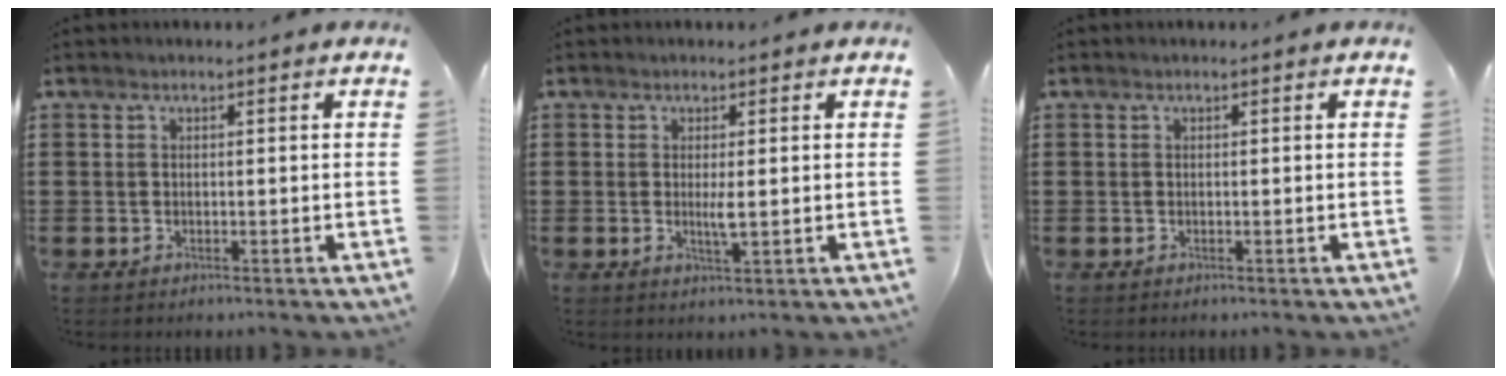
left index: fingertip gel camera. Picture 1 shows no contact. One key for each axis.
{"total": 2.2, "fx": 0.2, "fy": 0.1, "fz": 2.2, "tx": -0.043, "ty": -0.005, "tz": 0.004}
{"total": 0.0}